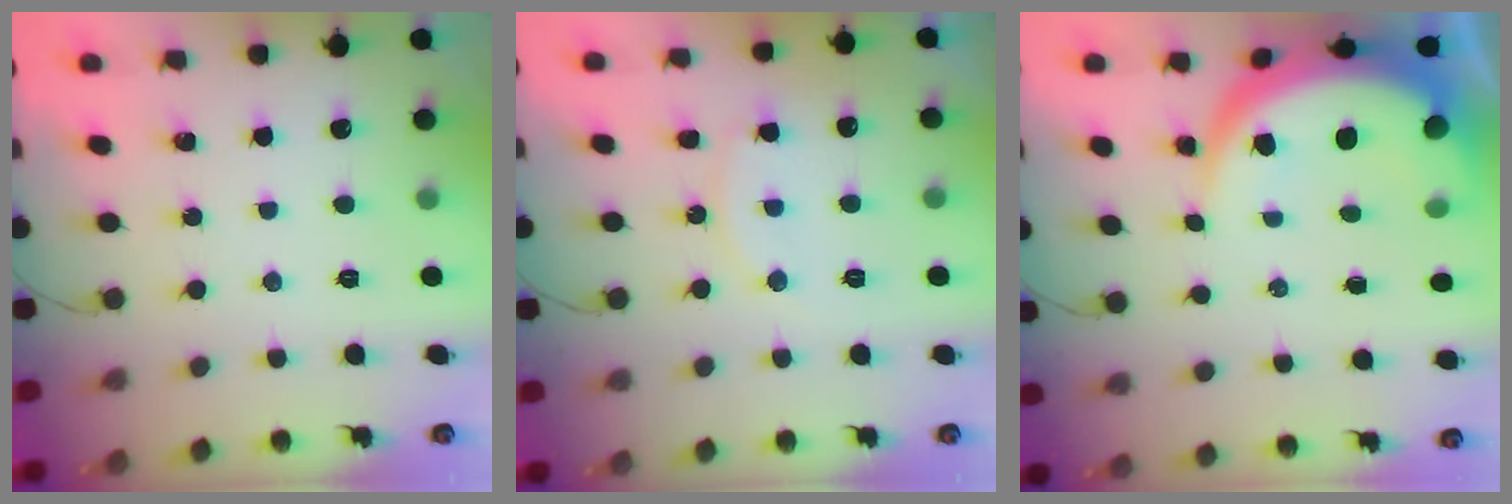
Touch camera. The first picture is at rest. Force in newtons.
{"total": 8.8, "press": 8.8, "slide": 0.7}
{"total": 10.4, "press": 10.4, "slide": 1.0}